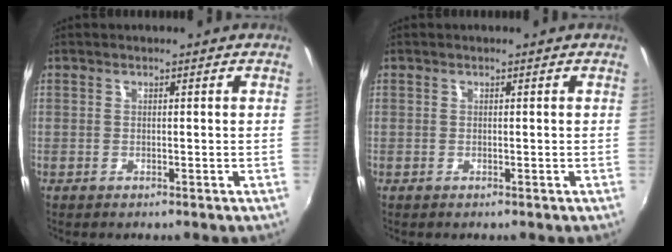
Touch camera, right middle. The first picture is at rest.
{"total": 0.0}